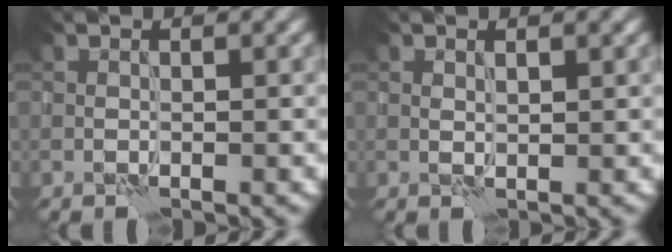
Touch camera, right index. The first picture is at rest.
{"total": 0.9, "force": [0.5, 0.2, 0.7], "torque": [-0.015, 0.000, 0.009]}